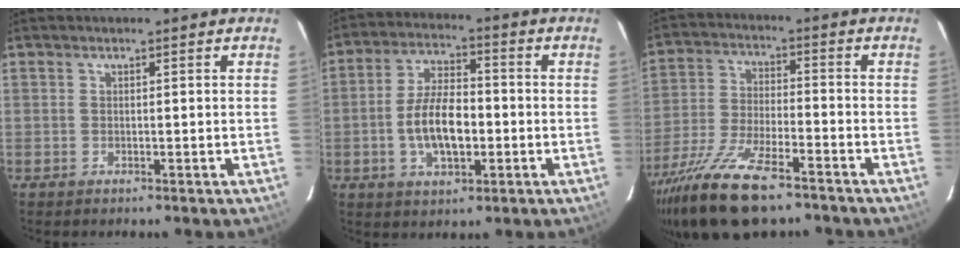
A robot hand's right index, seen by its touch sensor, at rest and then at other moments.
{"total": 10.5, "force": [-2.2, 5.0, 9.0], "torque": [-0.177, 0.005, -0.034]}
{"total": 16.8, "force": [-12.2, 5.1, 10.3], "torque": [-0.222, -0.042, -0.224]}